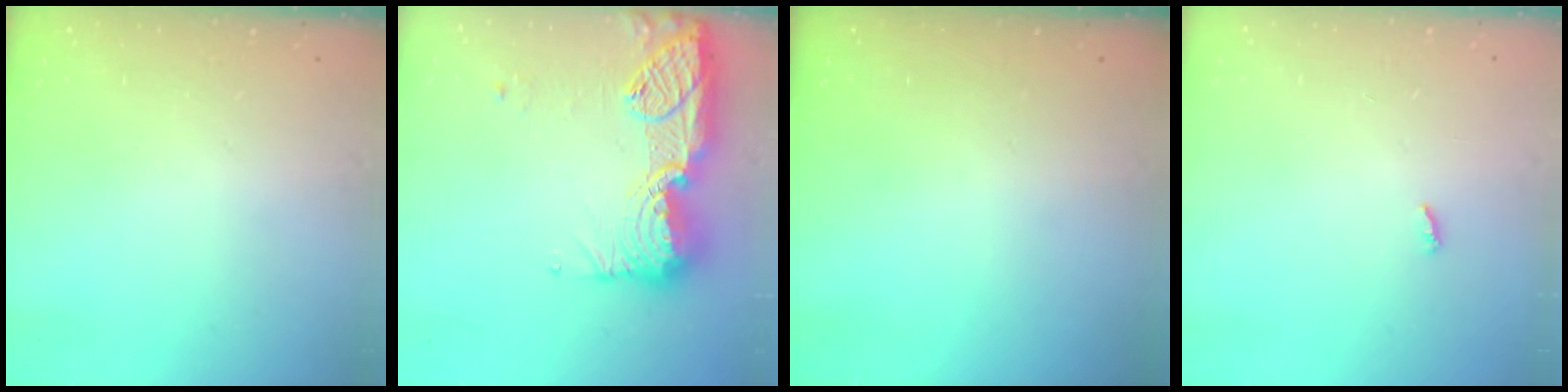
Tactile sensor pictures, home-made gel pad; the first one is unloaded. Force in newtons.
{"total": 21.5, "press": 20.4, "slide": 6.7}
{"total": 0.0}
{"total": 2.3, "press": 2.3, "slide": 0.2}